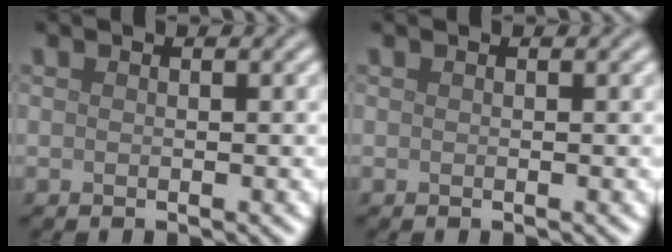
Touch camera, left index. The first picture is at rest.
{"total": 0.0}